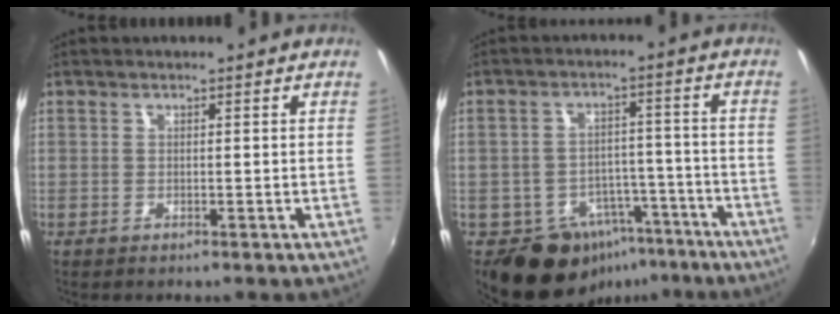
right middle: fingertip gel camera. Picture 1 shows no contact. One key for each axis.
{"total": 11.4, "fx": -7.3, "fy": 7.9, "fz": 3.8, "tx": -0.068, "ty": 0.025, "tz": -0.081}